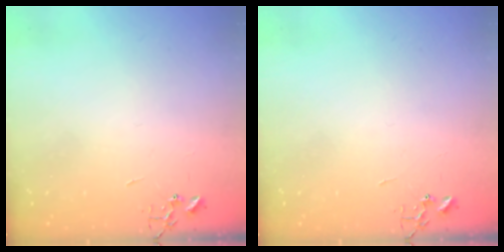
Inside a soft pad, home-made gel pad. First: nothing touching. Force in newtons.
{"total": 0.0}